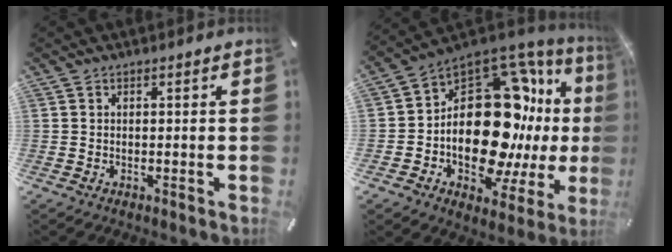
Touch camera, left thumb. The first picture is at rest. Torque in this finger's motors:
{"motor_torque": [2.43, 2.58, 1.71, 1.06, 0.62]}